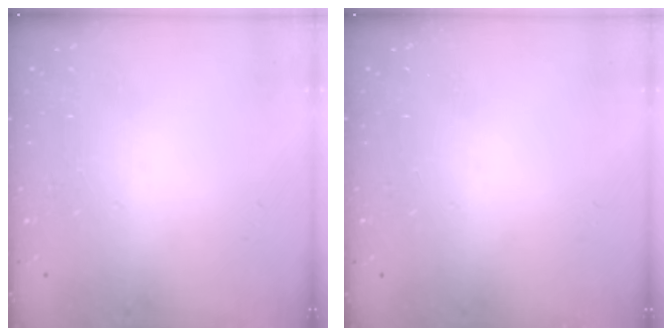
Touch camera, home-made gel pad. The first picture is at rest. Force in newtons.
{"total": 0.0}